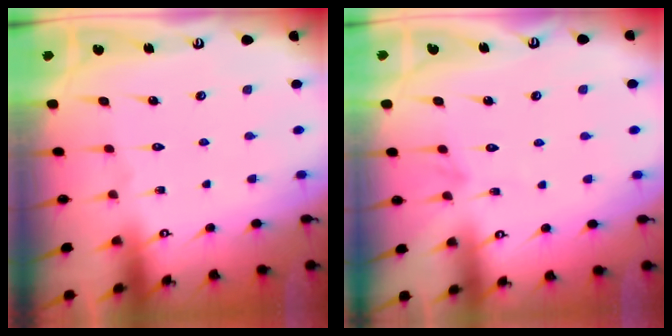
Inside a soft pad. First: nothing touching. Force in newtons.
{"total": 1.7, "press": 1.7, "slide": 0.2}